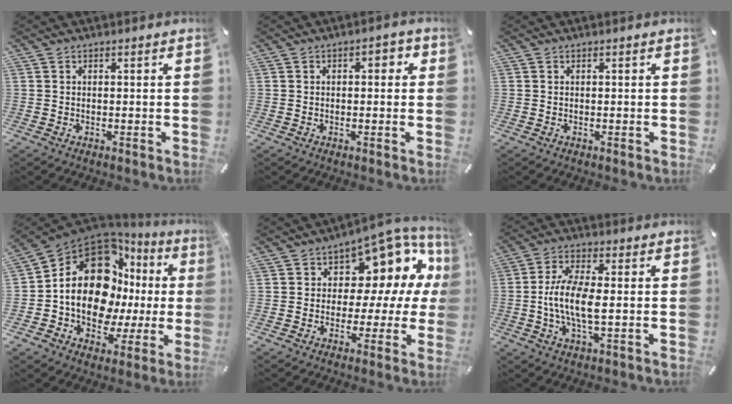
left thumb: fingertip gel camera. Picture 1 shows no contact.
{"total": 2.5, "force": [-0.3, 1.5, 2.0], "torque": [-0.023, 0.005, -0.013]}
{"total": 0.0}
{"total": 18.6, "force": [3.4, 13.0, 13.0], "torque": [-0.222, -0.040, 0.049]}
{"total": 11.1, "force": [5.8, 7.0, 6.4], "torque": [-0.084, -0.065, 0.100]}
{"total": 9.4, "force": [-0.8, 3.2, 8.8], "torque": [-0.186, -0.008, -0.018]}